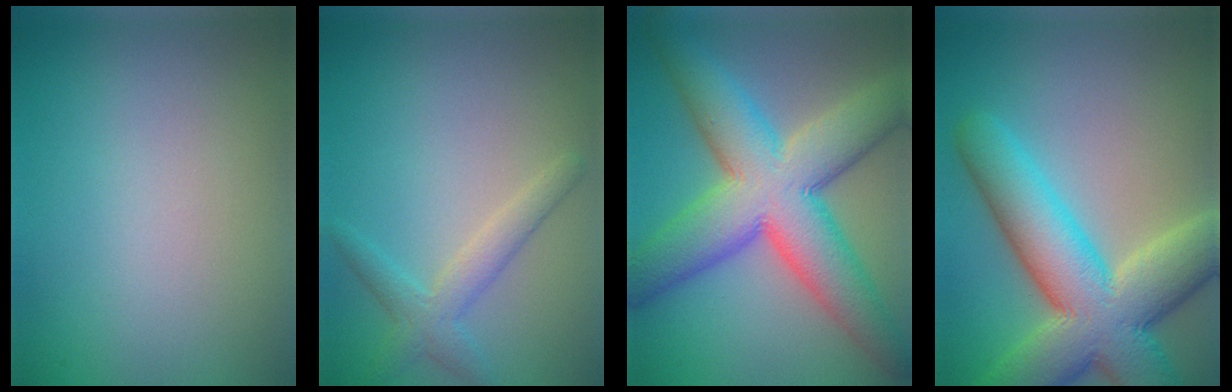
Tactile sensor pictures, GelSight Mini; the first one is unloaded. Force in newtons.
{"total": 2.7, "press": 2.7, "slide": 0.1}
{"total": 12.2, "press": 12.2, "slide": 0.3}
{"total": 11.9, "press": 11.9, "slide": 0.6}